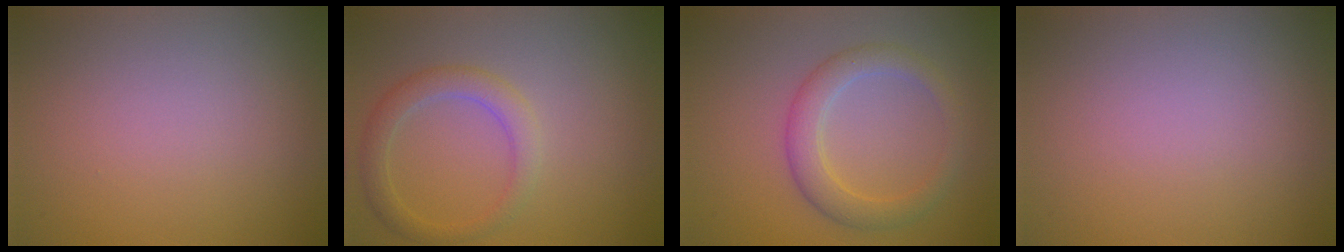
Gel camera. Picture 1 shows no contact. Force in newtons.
{"total": 2.6, "press": 2.6, "slide": 0.2}
{"total": 3.3, "press": 3.3, "slide": 0.1}
{"total": 0.0}